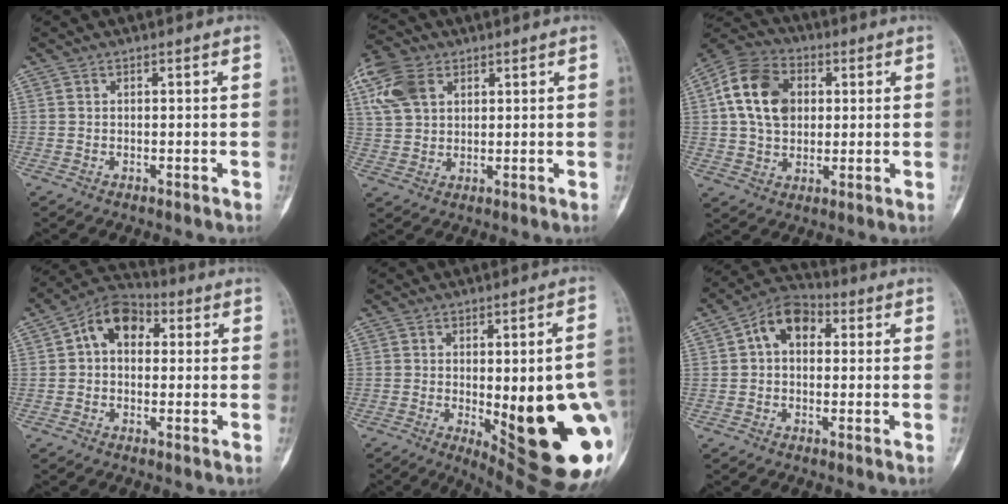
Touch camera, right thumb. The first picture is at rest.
{"total": 9.9, "force": [4.1, 6.8, 5.9], "torque": [-0.120, 0.004, 0.078]}
{"total": 13.9, "force": [2.5, 10.2, 9.2], "torque": [-0.149, 0.010, 0.035]}
{"total": 9.5, "force": [1.9, 6.7, 6.5], "torque": [-0.084, 0.027, 0.019]}
{"total": 26.6, "force": [-4.7, 8.1, 24.9], "torque": [-0.256, -0.011, -0.035]}
{"total": 8.6, "force": [1.8, 5.9, 6.0], "torque": [-0.082, 0.026, 0.018]}